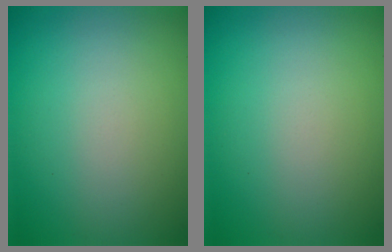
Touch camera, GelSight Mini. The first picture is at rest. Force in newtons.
{"total": 0.0}